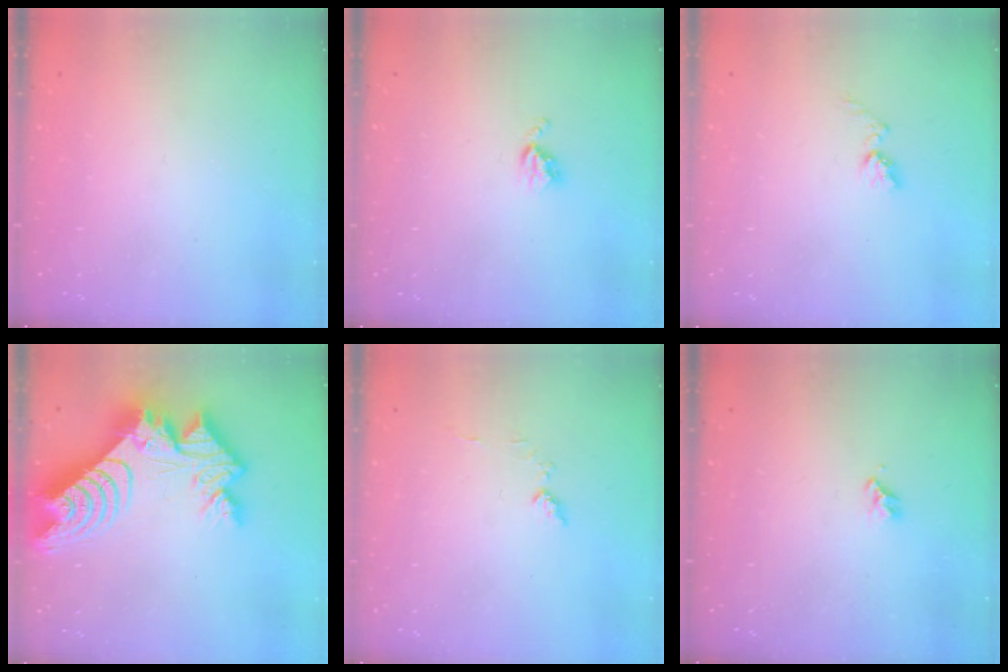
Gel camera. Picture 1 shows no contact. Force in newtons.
{"total": 4.5, "press": 4.5, "slide": 0.6}
{"total": 5.6, "press": 5.5, "slide": 0.5}
{"total": 21.2, "press": 21.1, "slide": 2.1}
{"total": 4.7, "press": 4.7, "slide": 0.5}
{"total": 2.7, "press": 2.7, "slide": 0.2}